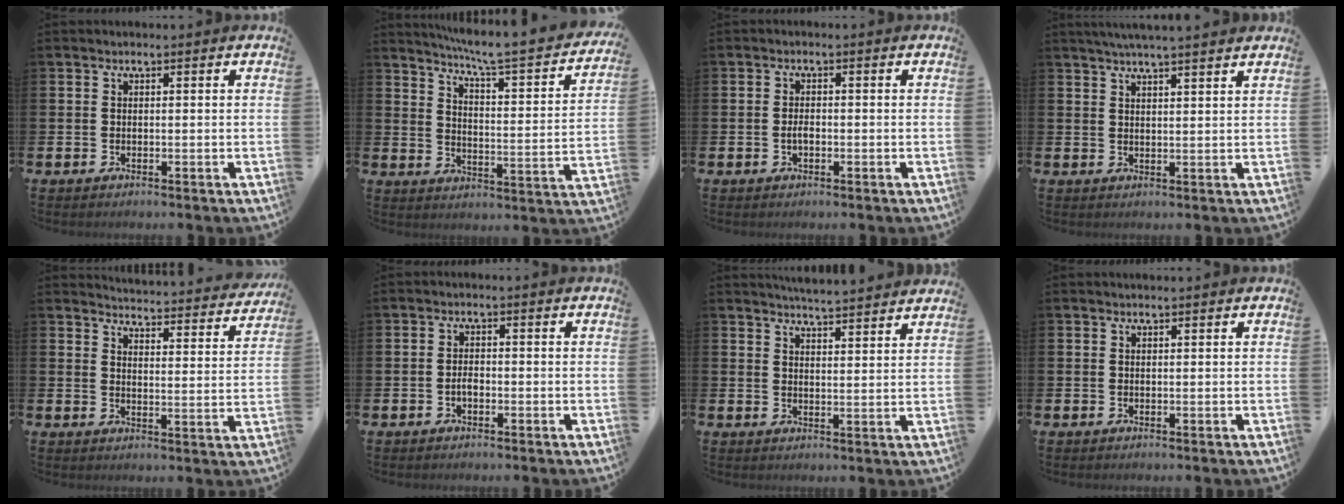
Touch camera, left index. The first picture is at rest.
{"total": 6.0, "force": [5.3, -0.2, 2.8], "torque": [-0.061, -0.053, 0.078]}
{"total": 1.5, "force": [-0.3, 0.8, 1.2], "torque": [-0.020, 0.000, -0.008]}
{"total": 3.7, "force": [3.6, -0.5, 1.0], "torque": [-0.024, -0.010, 0.065]}
{"total": 4.3, "force": [4.2, 0.1, 0.4], "torque": [-0.013, -0.042, 0.068]}
{"total": 1.5, "force": [-0.6, 0.8, 1.1], "torque": [-0.018, 0.001, -0.012]}
{"total": 4.8, "force": [4.7, -0.4, 0.1], "torque": [-0.007, -0.031, 0.084]}
{"total": 0.0}